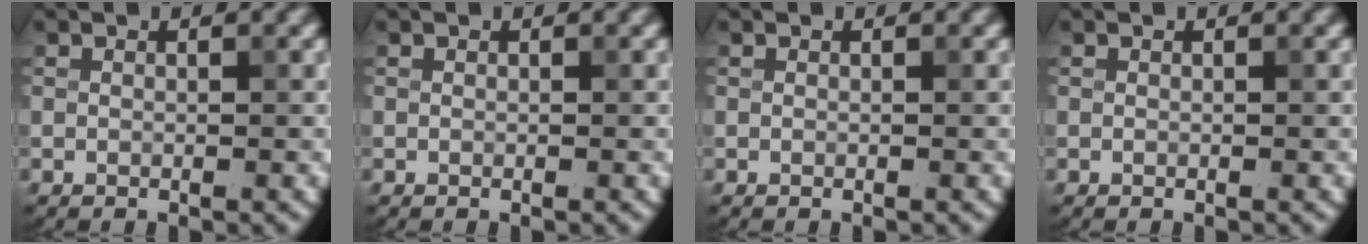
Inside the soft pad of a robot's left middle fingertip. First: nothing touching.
{"total": 0.0}
{"total": 0.0}
{"total": 0.0}